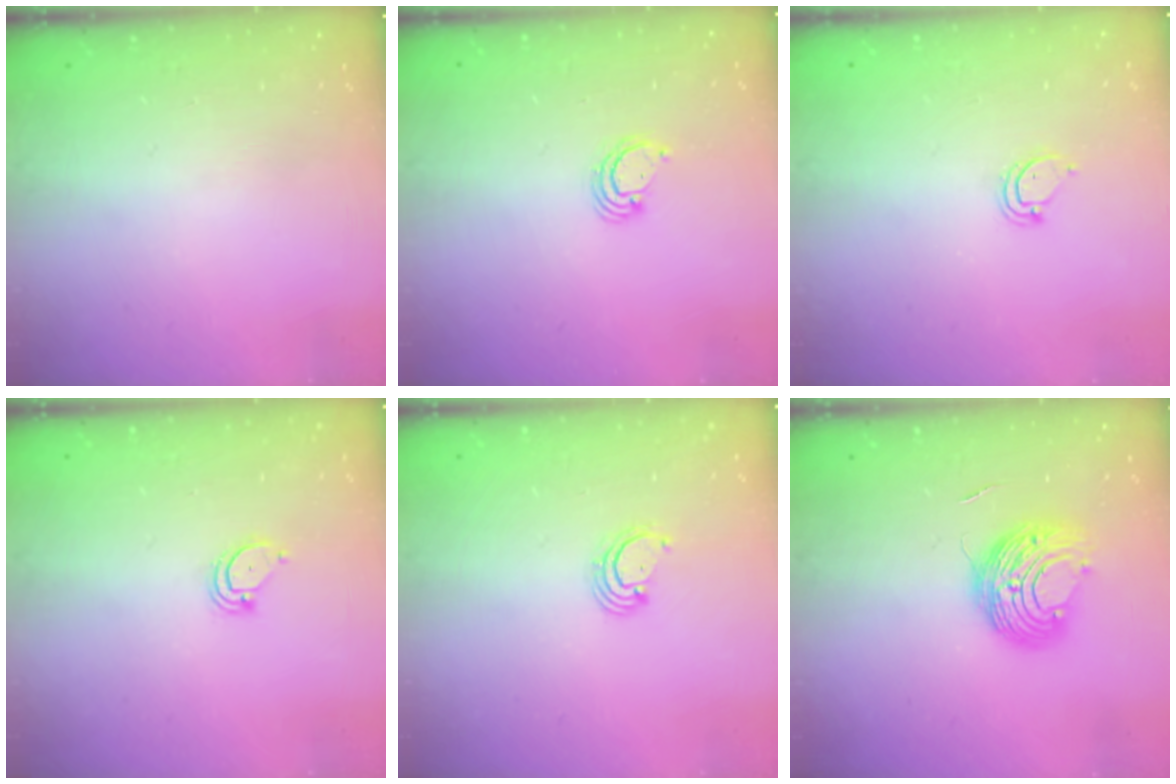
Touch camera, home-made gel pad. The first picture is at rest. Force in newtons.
{"total": 2.7, "press": 2.7, "slide": 0.2}
{"total": 3.6, "press": 3.6, "slide": 0.2}
{"total": 2.9, "press": 2.9, "slide": 0.2}
{"total": 2.6, "press": 2.6, "slide": 0.3}
{"total": 9.3, "press": 9.3, "slide": 0.4}